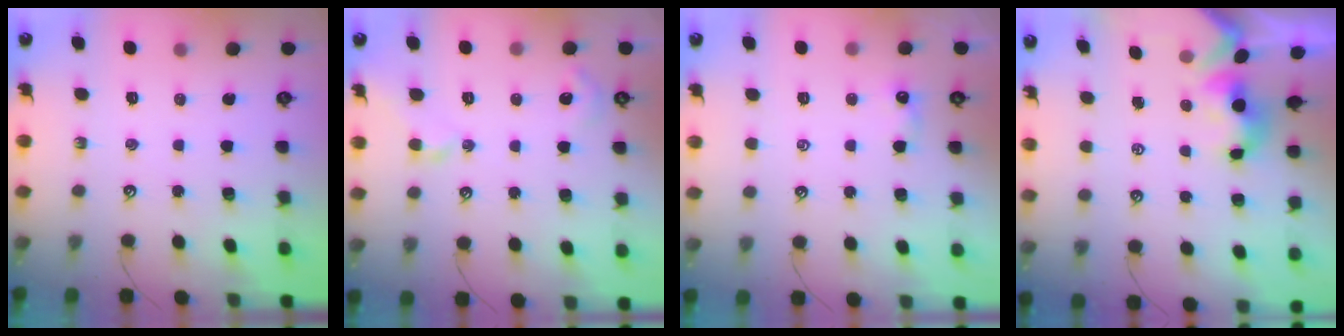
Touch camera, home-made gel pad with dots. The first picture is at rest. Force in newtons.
{"total": 2.6, "press": 2.6, "slide": 0.6}
{"total": 1.2, "press": 1.2, "slide": 0.3}
{"total": 1.5, "press": 1.3, "slide": 0.7}